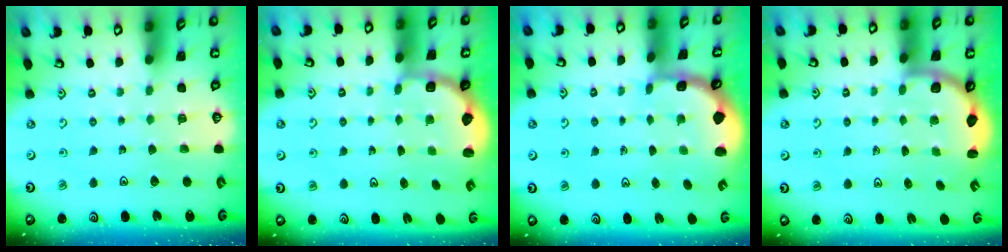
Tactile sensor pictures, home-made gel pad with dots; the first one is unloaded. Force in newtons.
{"total": 2.7, "press": 2.0, "slide": 1.8}
{"total": 1.8, "press": 1.7, "slide": 0.5}
{"total": 3.4, "press": 2.9, "slide": 1.8}